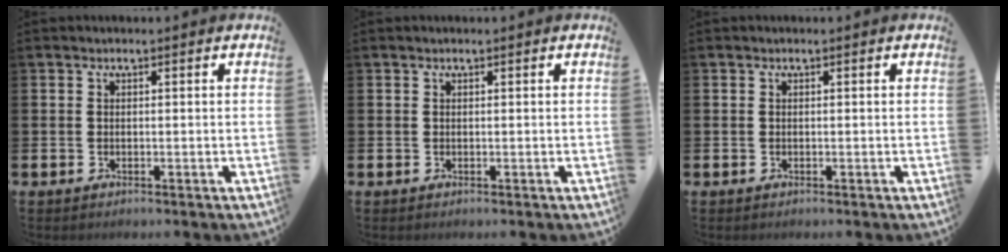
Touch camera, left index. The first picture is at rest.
{"total": 0.0}
{"total": 0.0}